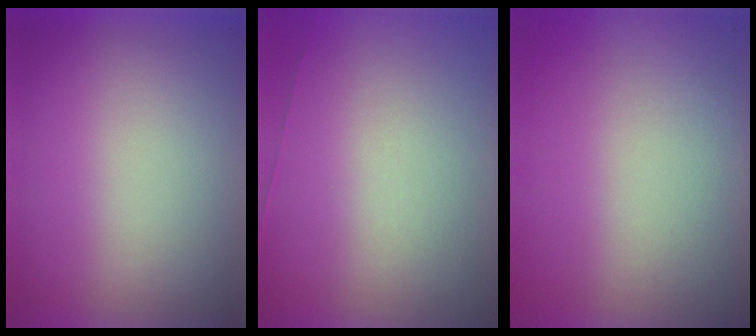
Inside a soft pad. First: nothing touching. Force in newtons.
{"total": 6.6}
{"total": 2.8}